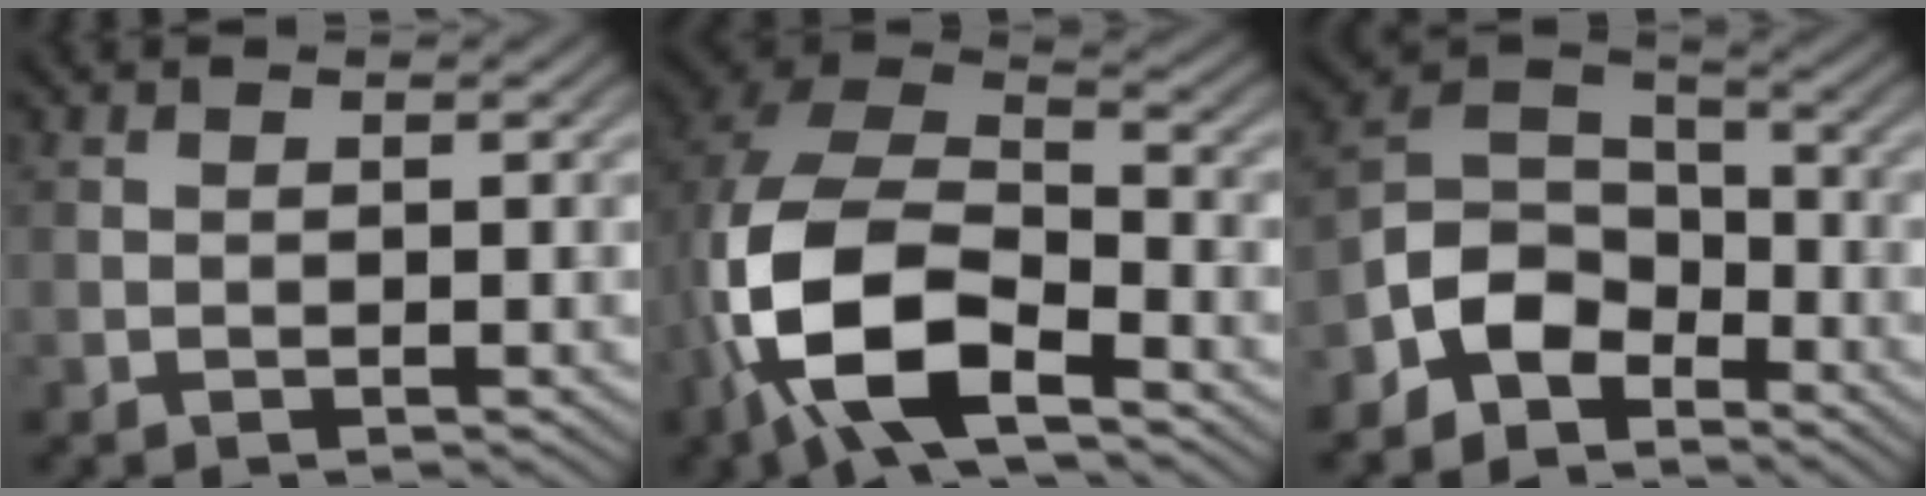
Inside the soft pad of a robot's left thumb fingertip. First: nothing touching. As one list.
[{"total": 13.9, "force": [-5.7, 7.2, 10.5], "torque": [-0.232, -0.015, -0.112]}, {"total": 7.5, "force": [-4.6, 4.7, 3.5], "torque": [-0.062, 0.007, -0.113]}]